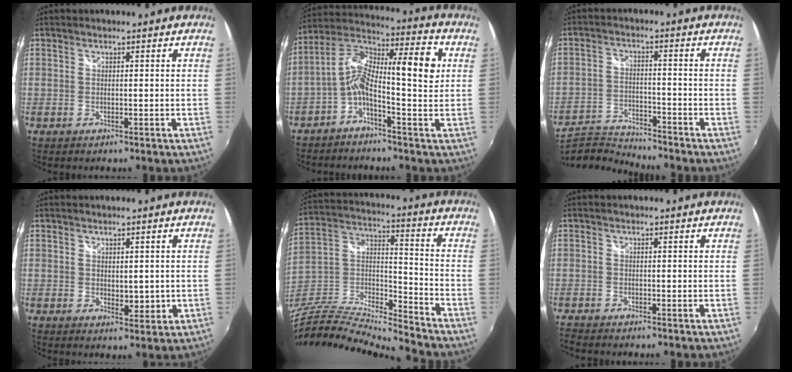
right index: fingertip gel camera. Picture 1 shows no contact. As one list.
[{"total": 12.3, "force": [0.1, 3.2, 11.9], "torque": [-0.219, 0.029, -0.017]}, {"total": 9.9, "force": [-9.7, 1.5, 1.5], "torque": [-0.053, -0.002, -0.181]}, {"total": 2.6, "force": [0.4, 1.7, 1.9], "torque": [-0.027, -0.005, 0.010]}, {"total": 20.5, "force": [-18.0, 2.3, 9.6], "torque": [-0.198, -0.015, -0.336]}, {"total": 2.6, "force": [-2.5, 0.5, 0.5], "torque": [-0.018, -0.018, -0.049]}]